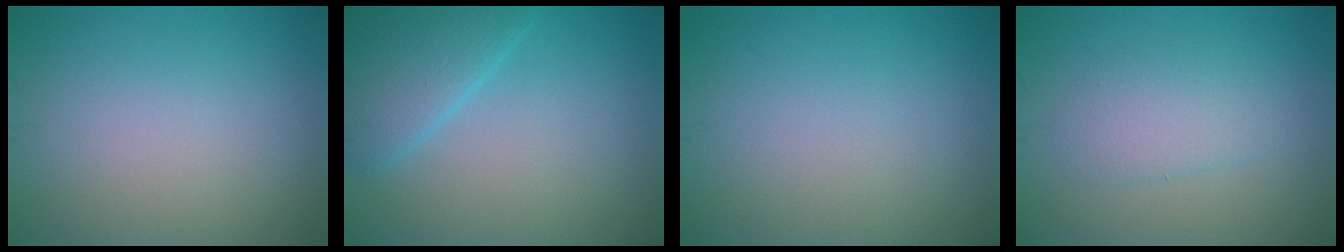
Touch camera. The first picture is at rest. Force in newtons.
{"total": 4.3, "press": 4.3, "slide": 0.2}
{"total": 0.0}
{"total": 2.6, "press": 2.6, "slide": 0.2}